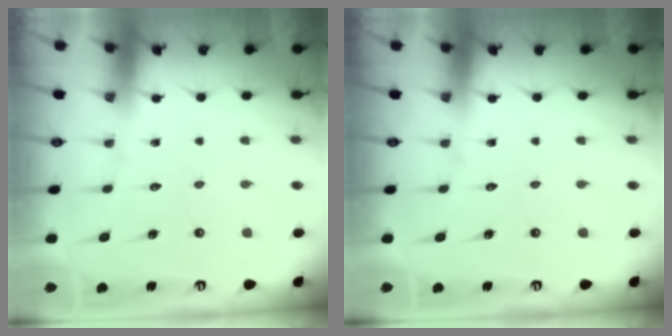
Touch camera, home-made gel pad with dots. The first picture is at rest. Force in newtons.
{"total": 0.0}